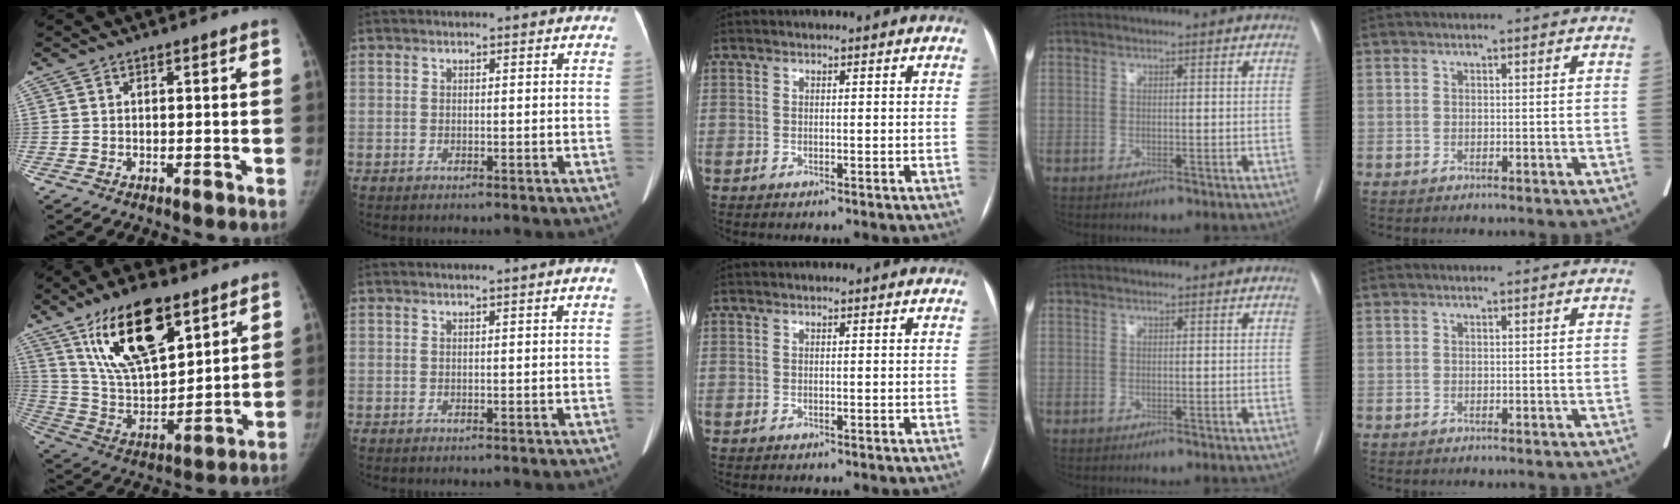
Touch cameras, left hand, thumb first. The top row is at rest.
{"thumb": {"total": 21.0, "force": [11.6, 9.2, 14.8], "torque": [-0.229, -0.050, 0.219]}, "index": {"total": 0.7, "force": [0.1, -0.3, 0.6], "torque": [-0.015, -0.008, 0.008]}}